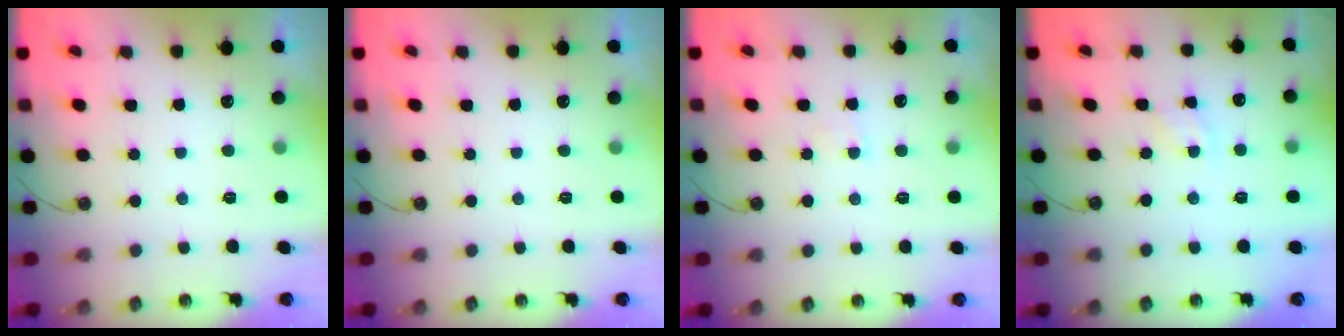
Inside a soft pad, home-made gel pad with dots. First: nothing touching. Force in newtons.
{"total": 0.0}
{"total": 3.0, "press": 3.0, "slide": 0.4}
{"total": 3.5, "press": 3.4, "slide": 0.5}